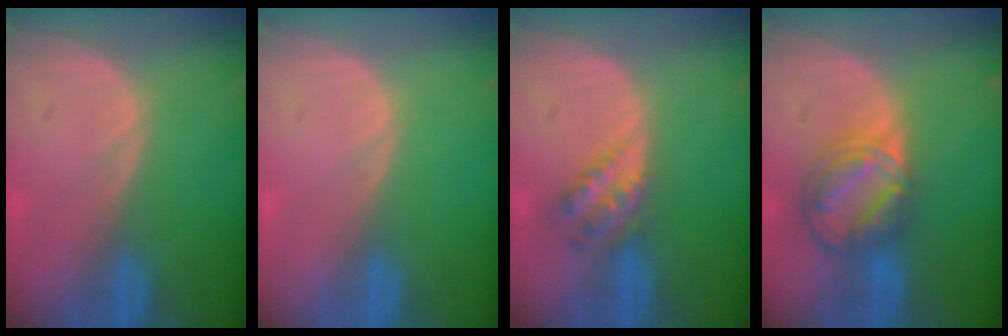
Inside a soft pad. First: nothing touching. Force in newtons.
{"total": 0.0}
{"total": 4.5, "press": 4.0, "slide": 2.0}
{"total": 8.1, "press": 6.9, "slide": 4.4}